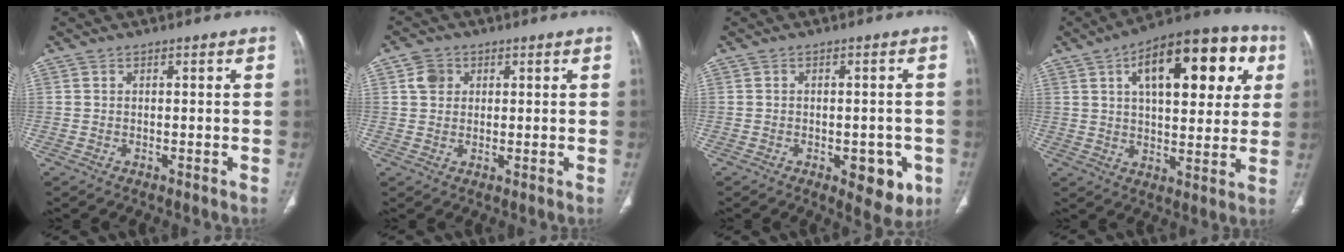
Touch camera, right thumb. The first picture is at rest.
{"total": 3.6, "force": [1.2, 3.0, 1.6], "torque": [-0.016, 0.001, 0.023]}
{"total": 7.1, "force": [-2.6, 3.6, 5.5], "torque": [-0.040, 0.002, -0.024]}
{"total": 22.1, "force": [7.7, 10.3, 18.0], "torque": [-0.219, 0.012, 0.108]}